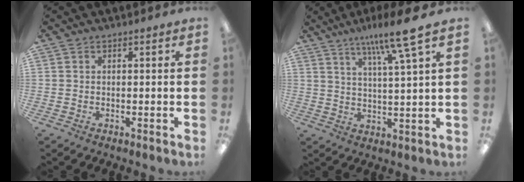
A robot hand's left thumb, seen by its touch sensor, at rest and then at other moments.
{"total": 10.7, "force": [7.5, 0.4, 7.6], "torque": [-0.134, -0.035, 0.120]}